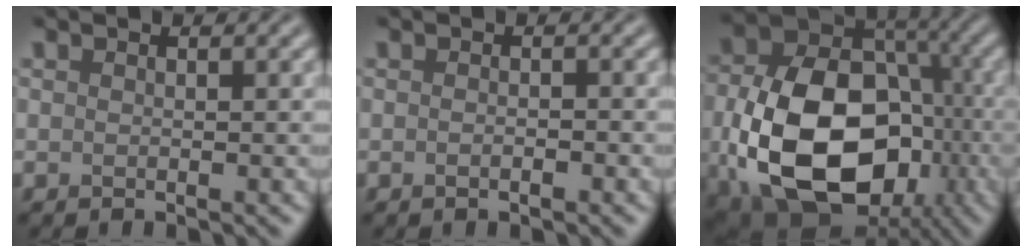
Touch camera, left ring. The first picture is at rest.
{"total": 1.0, "force": [-0.4, 0.3, 0.9], "torque": [-0.013, -0.002, -0.007]}
{"total": 15.8, "force": [-3.6, 11.2, 10.6], "torque": [-0.210, -0.040, -0.062]}